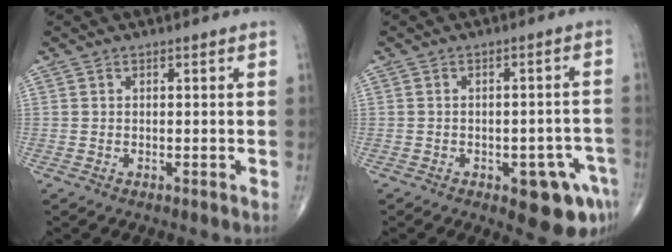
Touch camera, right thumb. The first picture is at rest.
{"total": 9.6, "force": [-4.6, 4.0, 7.4], "torque": [-0.064, 0.025, -0.049]}